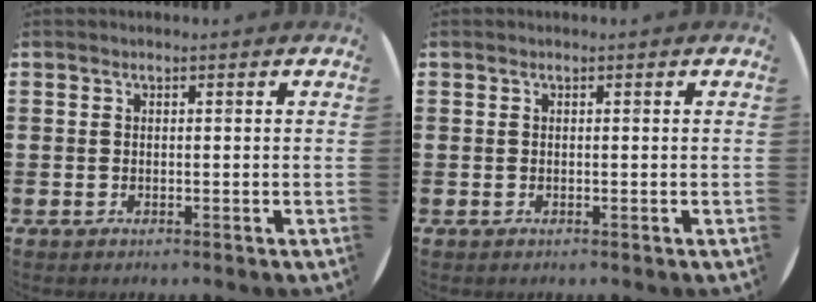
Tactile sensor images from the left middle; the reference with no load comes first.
{"total": 0.0}